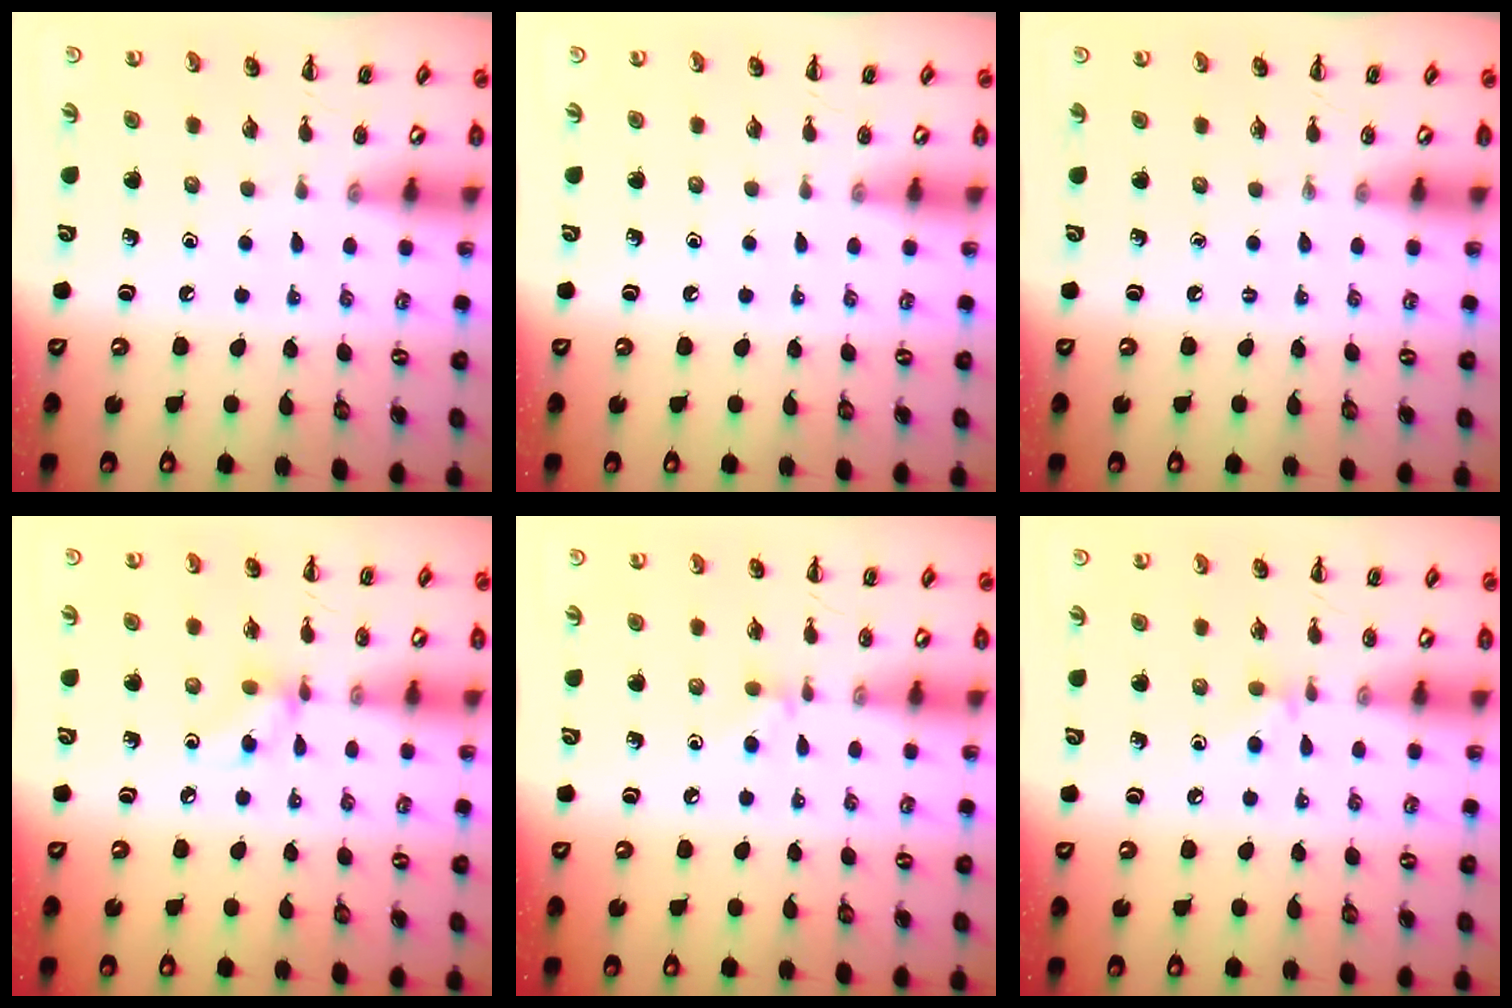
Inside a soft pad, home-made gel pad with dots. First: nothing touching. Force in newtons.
{"total": 0.0}
{"total": 0.0}
{"total": 4.7, "press": 4.6, "slide": 0.5}
{"total": 4.7, "press": 4.5, "slide": 1.6}
{"total": 4.0, "press": 3.7, "slide": 1.5}